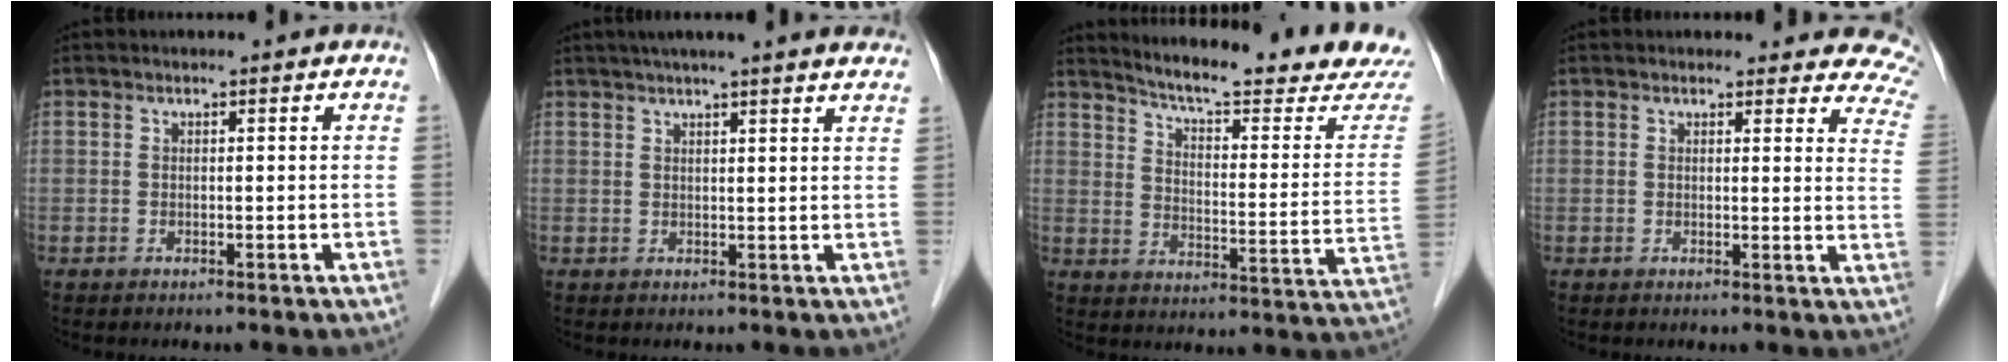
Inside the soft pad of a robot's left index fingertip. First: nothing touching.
{"total": 16.1, "force": [14.1, 0.8, 7.8], "torque": [-0.113, 0.028, 0.167]}
{"total": 21.1, "force": [19.9, -0.1, 7.2], "torque": [-0.111, -0.096, 0.249]}
{"total": 11.3, "force": [10.3, 3.9, 2.7], "torque": [0.022, -0.039, 0.069]}